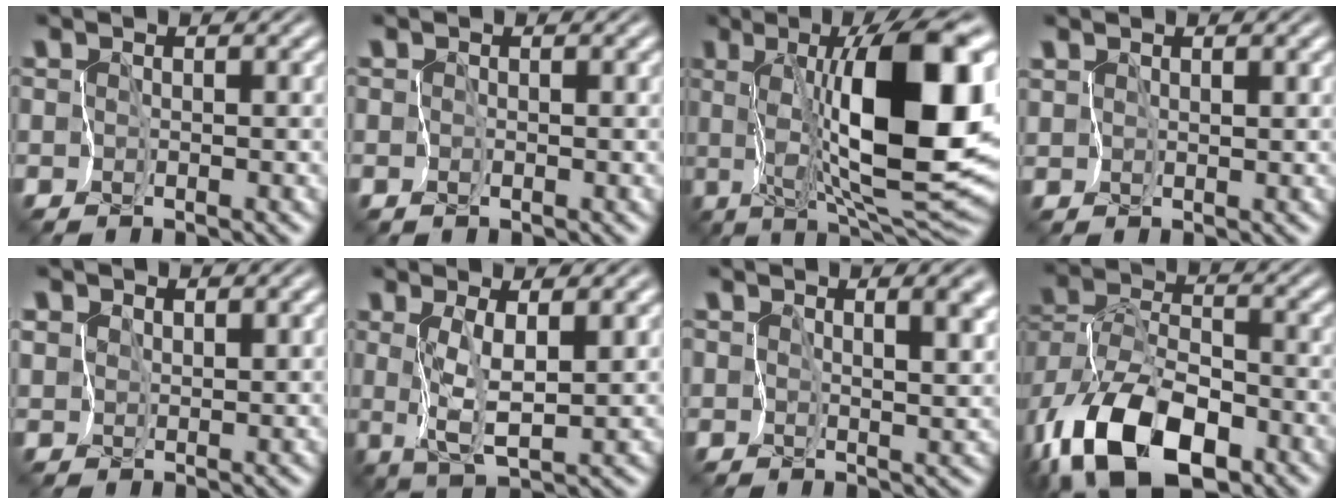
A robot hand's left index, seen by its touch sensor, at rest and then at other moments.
{"total": 0.0}
{"total": 13.1, "force": [2.3, 3.3, 12.5], "torque": [-0.172, 0.008, 0.042]}
{"total": 0.9, "force": [0.8, -0.2, 0.0], "torque": [-0.003, 0.005, 0.019]}
{"total": 3.3, "force": [2.5, 1.9, 1.1], "torque": [-0.026, 0.014, 0.040]}
{"total": 3.1, "force": [1.5, 0.1, 2.8], "torque": [-0.064, 0.000, 0.038]}
{"total": 4.8, "force": [2.6, 2.3, 3.4], "torque": [-0.027, 0.003, 0.047]}
{"total": 12.4, "force": [-7.2, 6.1, 8.0], "torque": [-0.167, -0.002, -0.136]}